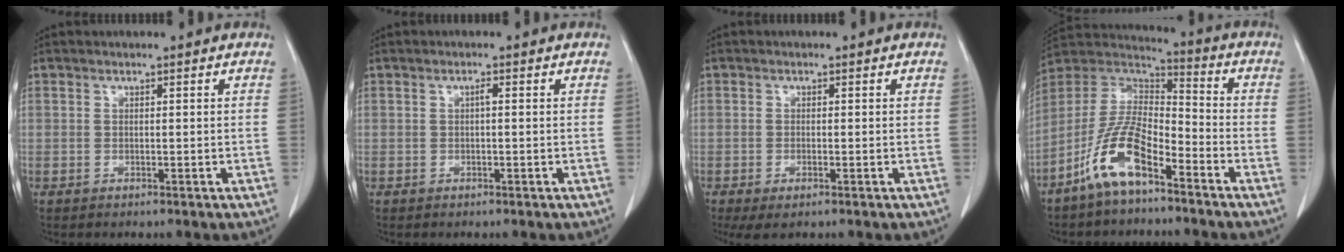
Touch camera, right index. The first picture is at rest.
{"total": 0.7, "force": [0.1, 0.1, 0.7], "torque": [-0.014, 0.002, 0.001]}
{"total": 2.7, "force": [-1.3, 0.8, 2.2], "torque": [-0.040, -0.007, -0.016]}
{"total": 11.6, "force": [-7.0, 3.8, 8.5], "torque": [-0.182, 0.010, -0.134]}